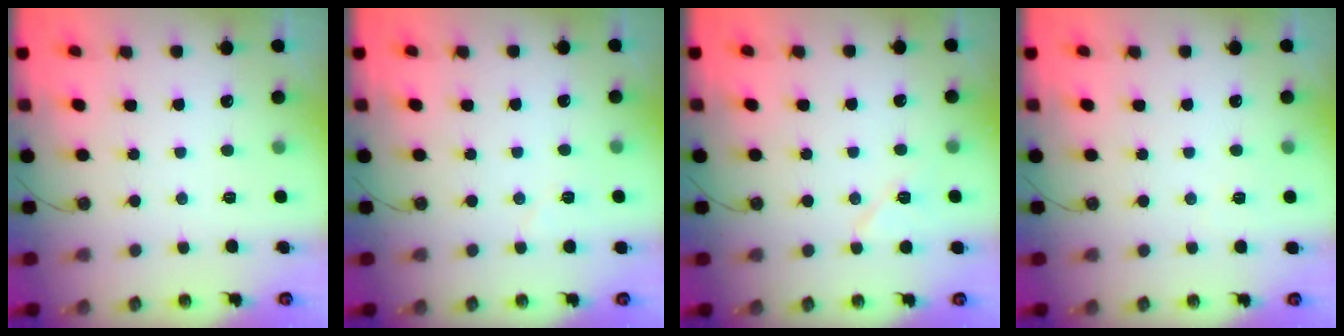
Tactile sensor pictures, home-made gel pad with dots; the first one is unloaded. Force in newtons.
{"total": 3.6, "press": 3.2, "slide": 1.6}
{"total": 7.2, "press": 7.0, "slide": 1.8}
{"total": 2.2, "press": 2.1, "slide": 0.7}